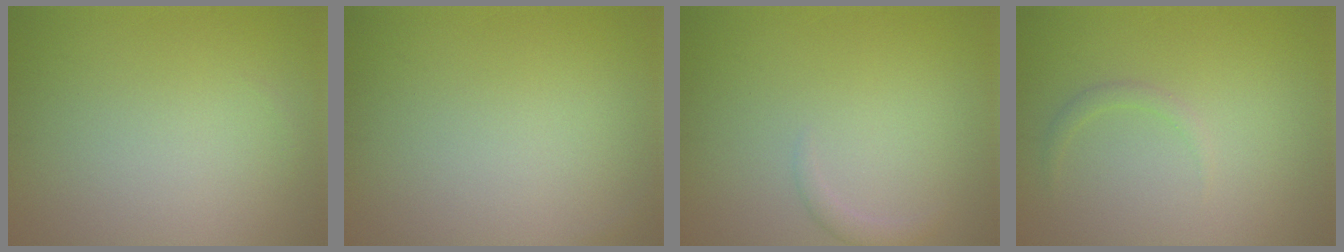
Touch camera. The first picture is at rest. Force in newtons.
{"total": 0.0}
{"total": 1.0, "press": 0.9, "slide": 0.1}
{"total": 0.9, "press": 0.9, "slide": 0.1}